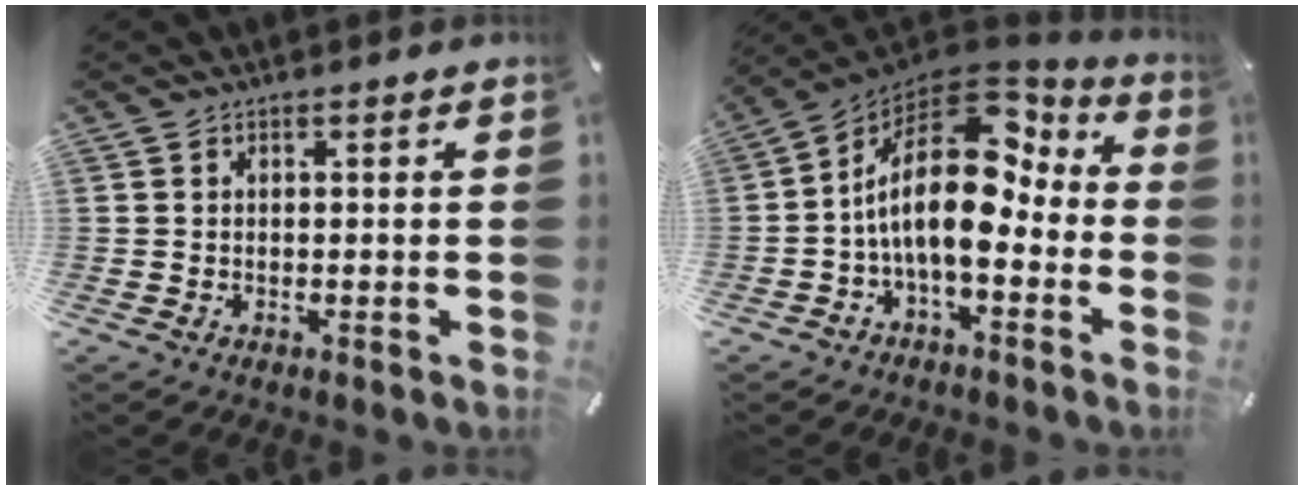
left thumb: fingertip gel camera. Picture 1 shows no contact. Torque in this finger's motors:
{"motor_torque": [1.68, 3.33, 1.67, -0.97, 0.63]}